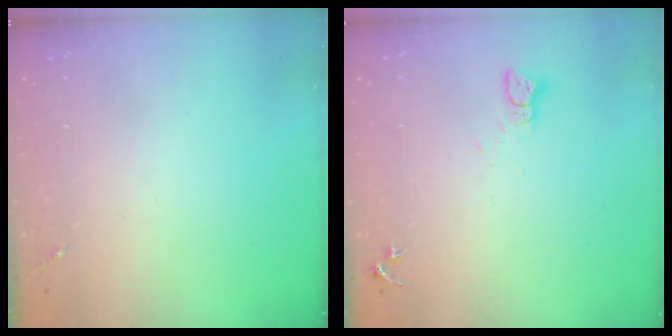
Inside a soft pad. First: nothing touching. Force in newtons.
{"total": 2.2, "press": 2.2, "slide": 0.2}